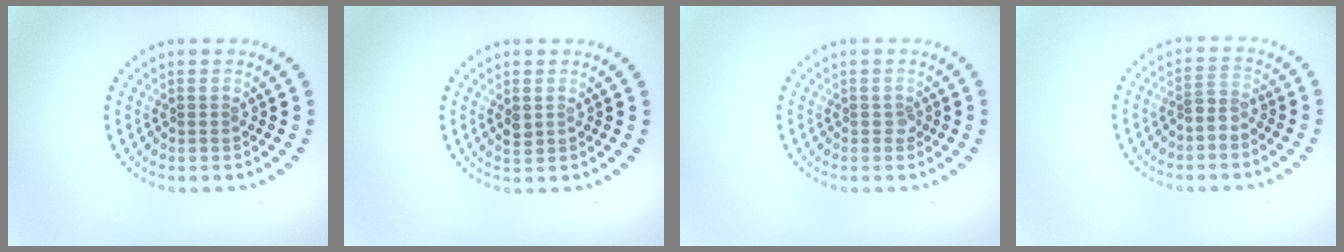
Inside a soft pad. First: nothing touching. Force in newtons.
{"total": 1.1, "press": 1.1, "slide": 0.1}
{"total": 0.7, "press": 0.6, "slide": 0.3}
{"total": 1.6, "press": 1.1, "slide": 1.1}